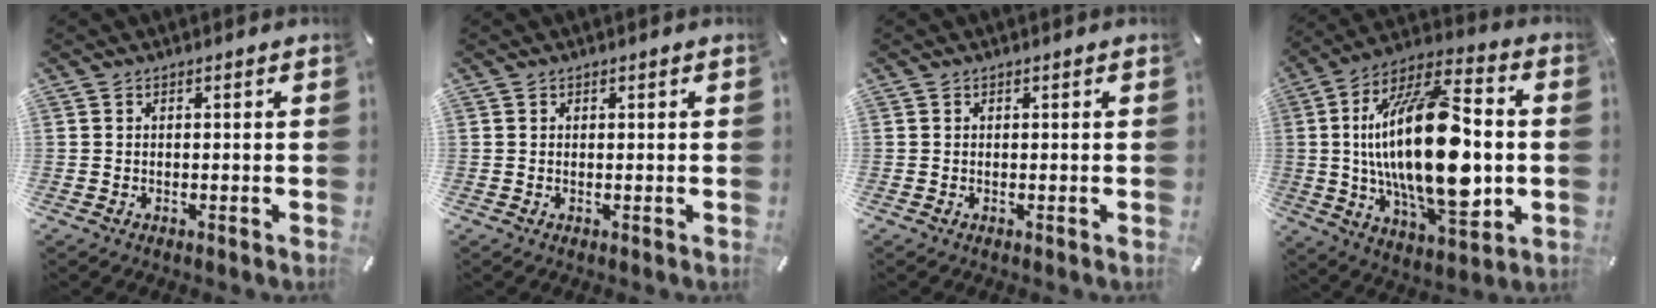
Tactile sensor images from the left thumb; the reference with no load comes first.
{"total": 0.0}
{"total": 0.0}
{"total": 31.5, "force": [-0.8, 14.4, 28.0], "torque": [-0.546, -0.018, -0.017]}